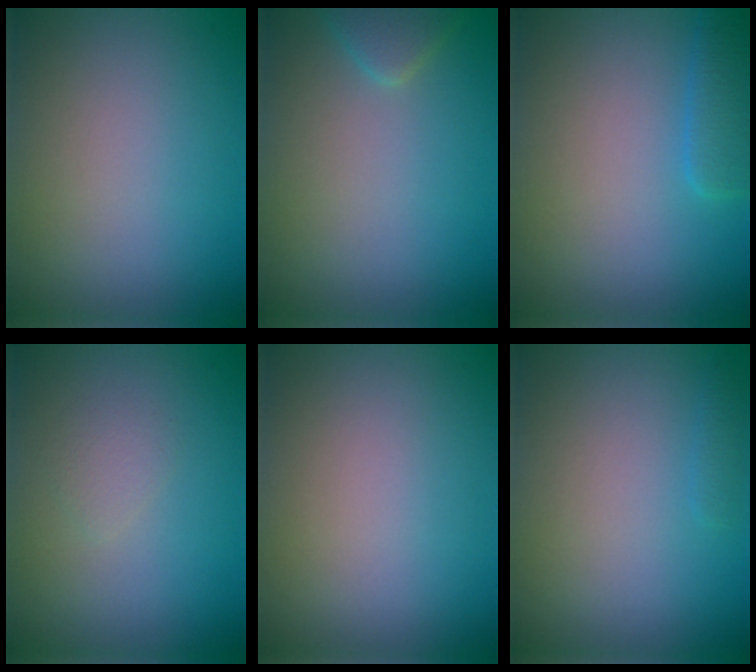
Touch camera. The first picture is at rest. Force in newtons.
{"total": 1.8, "press": 1.8, "slide": 0.1}
{"total": 2.5, "press": 2.5, "slide": 0.3}
{"total": 0.9, "press": 0.9, "slide": 0.1}
{"total": 0.0}
{"total": 0.7, "press": 0.7, "slide": 0.1}